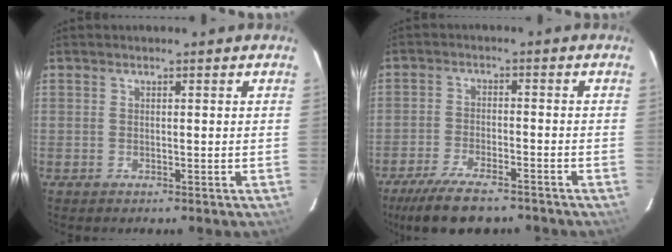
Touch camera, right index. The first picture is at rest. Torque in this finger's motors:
{"motor_torque": [1.31, -0.83, 0.40, 0.09]}